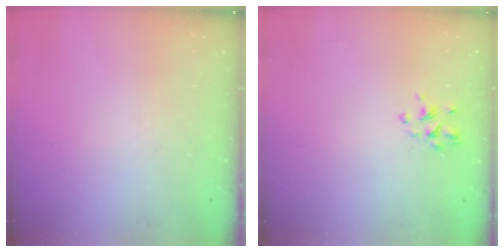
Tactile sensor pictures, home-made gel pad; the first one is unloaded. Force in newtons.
{"total": 3.0, "press": 2.7, "slide": 1.2}